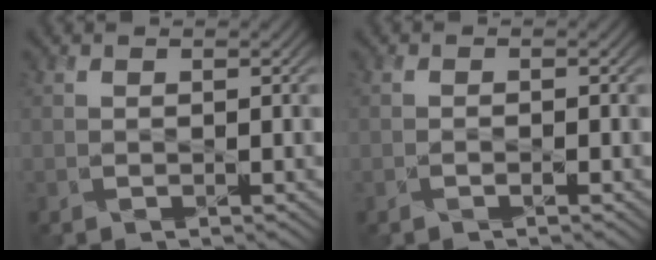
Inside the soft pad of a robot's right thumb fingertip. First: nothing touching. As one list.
[{"total": 0.6, "force": [-0.5, 0.1, 0.3], "torque": [-0.004, 0.004, -0.013]}]